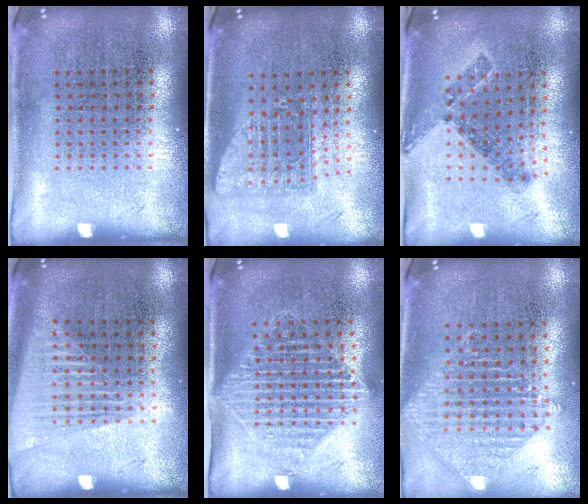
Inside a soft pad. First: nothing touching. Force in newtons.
{"total": 1.6, "press": 1.1, "slide": 1.0}
{"total": 0.8, "press": 0.7, "slide": 0.5}
{"total": 1.5, "press": 1.4, "slide": 0.4}
{"total": 1.5, "press": 1.3, "slide": 0.8}
{"total": 1.0, "press": 1.0, "slide": 0.2}